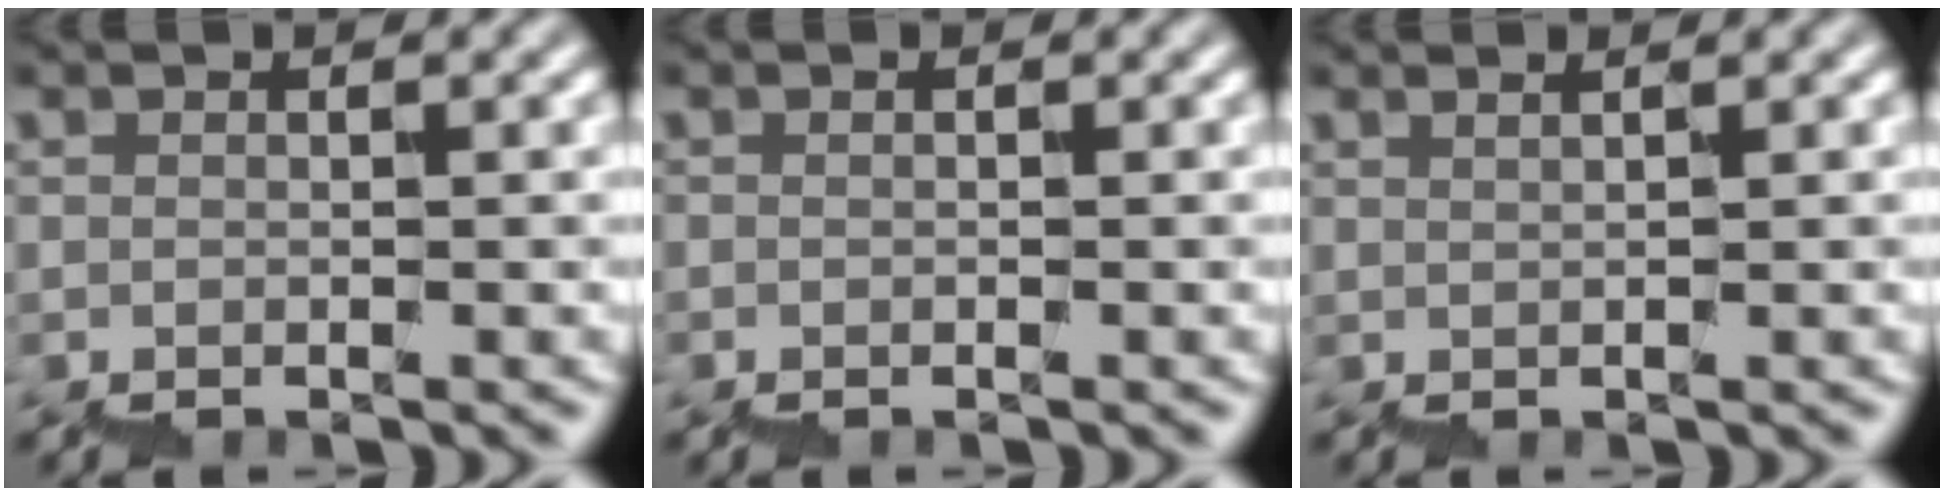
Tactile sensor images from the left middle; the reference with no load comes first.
{"total": 0.0}
{"total": 1.0, "force": [1.0, 0.0, 0.3], "torque": [0.003, 0.000, 0.014]}